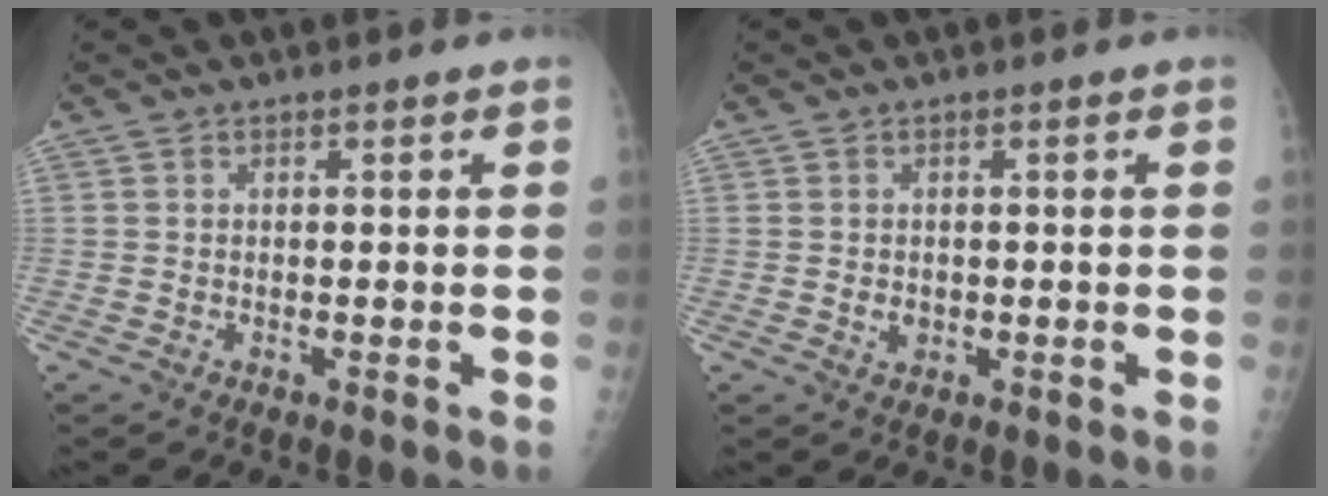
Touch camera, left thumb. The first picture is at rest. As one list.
[{"total": 1.8, "force": [-0.2, 1.5, 1.0], "torque": [-0.011, 0.001, 0.002]}]